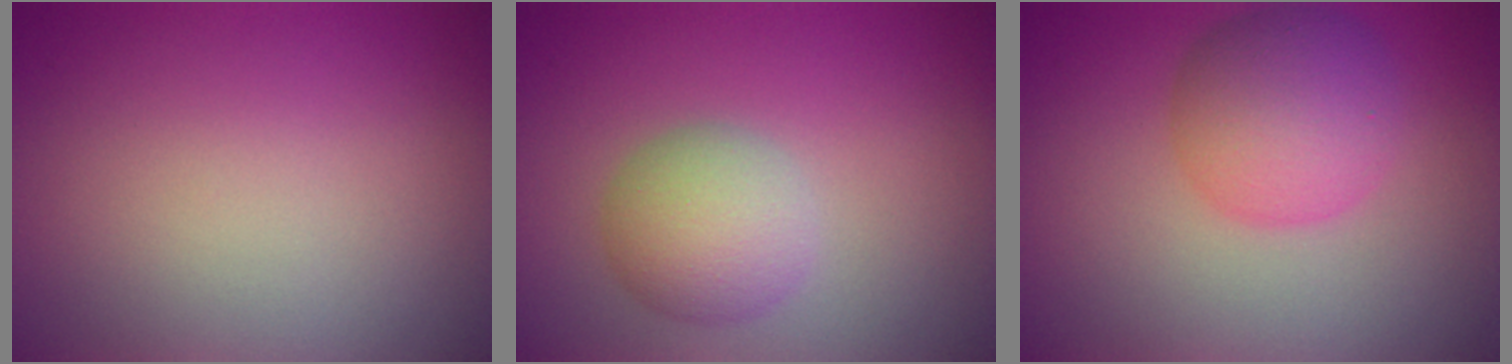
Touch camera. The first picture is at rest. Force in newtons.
{"total": 4.1, "press": 4.1, "slide": 0.1}
{"total": 5.2, "press": 5.2, "slide": 0.2}